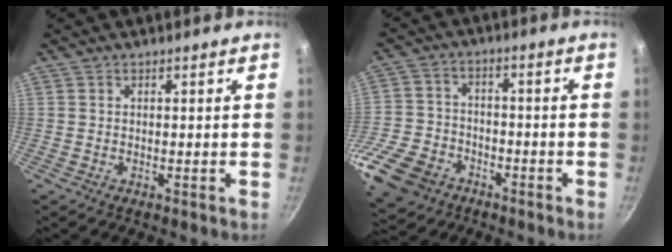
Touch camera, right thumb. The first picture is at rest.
{"total": 16.2, "force": [-7.9, 11.7, 7.8], "torque": [-0.167, 0.032, -0.145]}